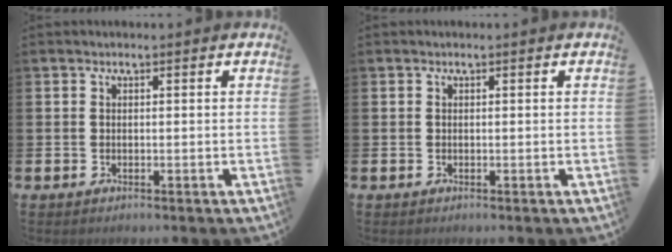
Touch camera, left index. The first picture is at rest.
{"total": 0.0}